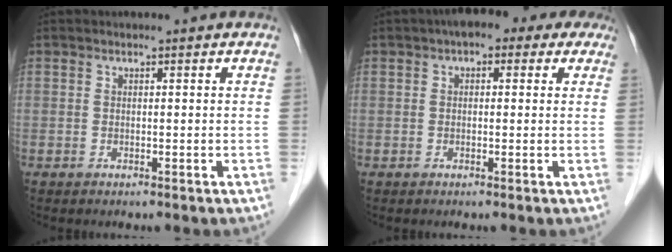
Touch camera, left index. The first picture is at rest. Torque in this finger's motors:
{"motor_torque": [1.03, -1.11, 0.35, 0.03]}